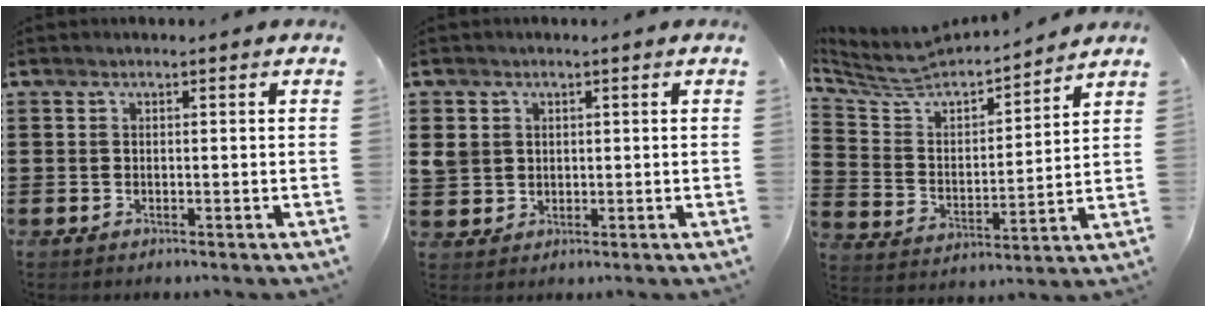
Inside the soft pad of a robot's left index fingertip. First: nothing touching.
{"total": 3.1, "force": [0.8, 2.8, 1.0], "torque": [-0.039, 0.007, 0.010]}
{"total": 5.6, "force": [5.0, 1.7, 1.8], "torque": [-0.065, -0.039, 0.079]}